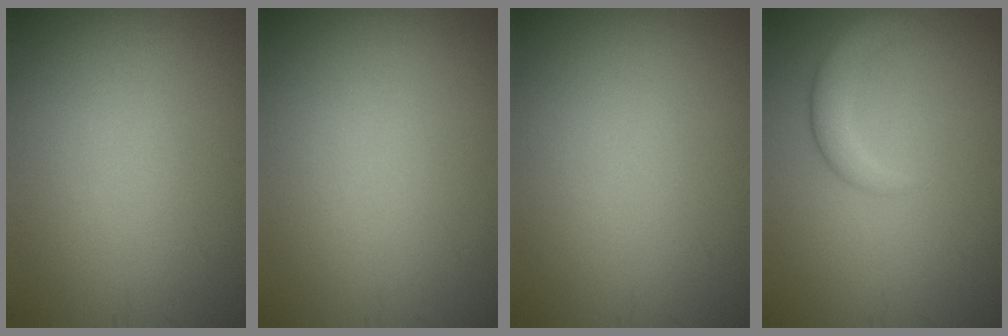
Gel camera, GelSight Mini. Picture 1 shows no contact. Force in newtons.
{"total": 0.0}
{"total": 0.0}
{"total": 2.6, "press": 2.6, "slide": 0.1}